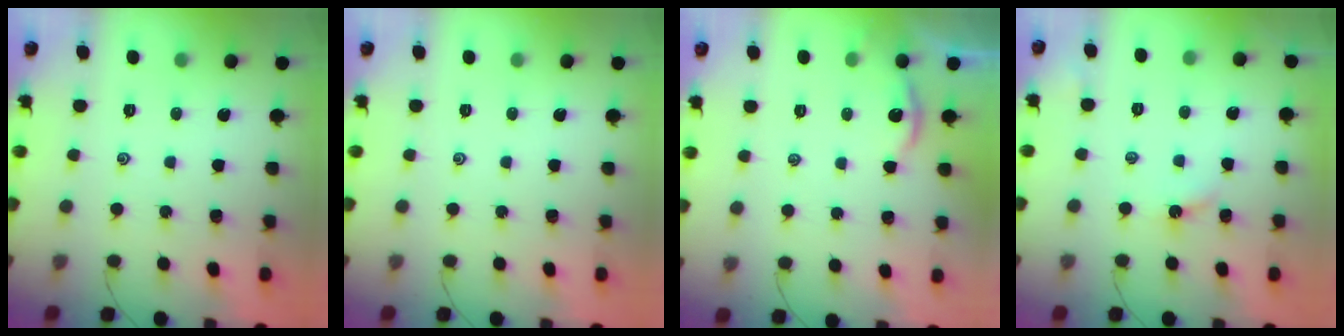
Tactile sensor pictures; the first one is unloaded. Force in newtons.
{"total": 0.0}
{"total": 2.4, "press": 2.4, "slide": 0.1}
{"total": 2.6, "press": 2.6, "slide": 0.3}